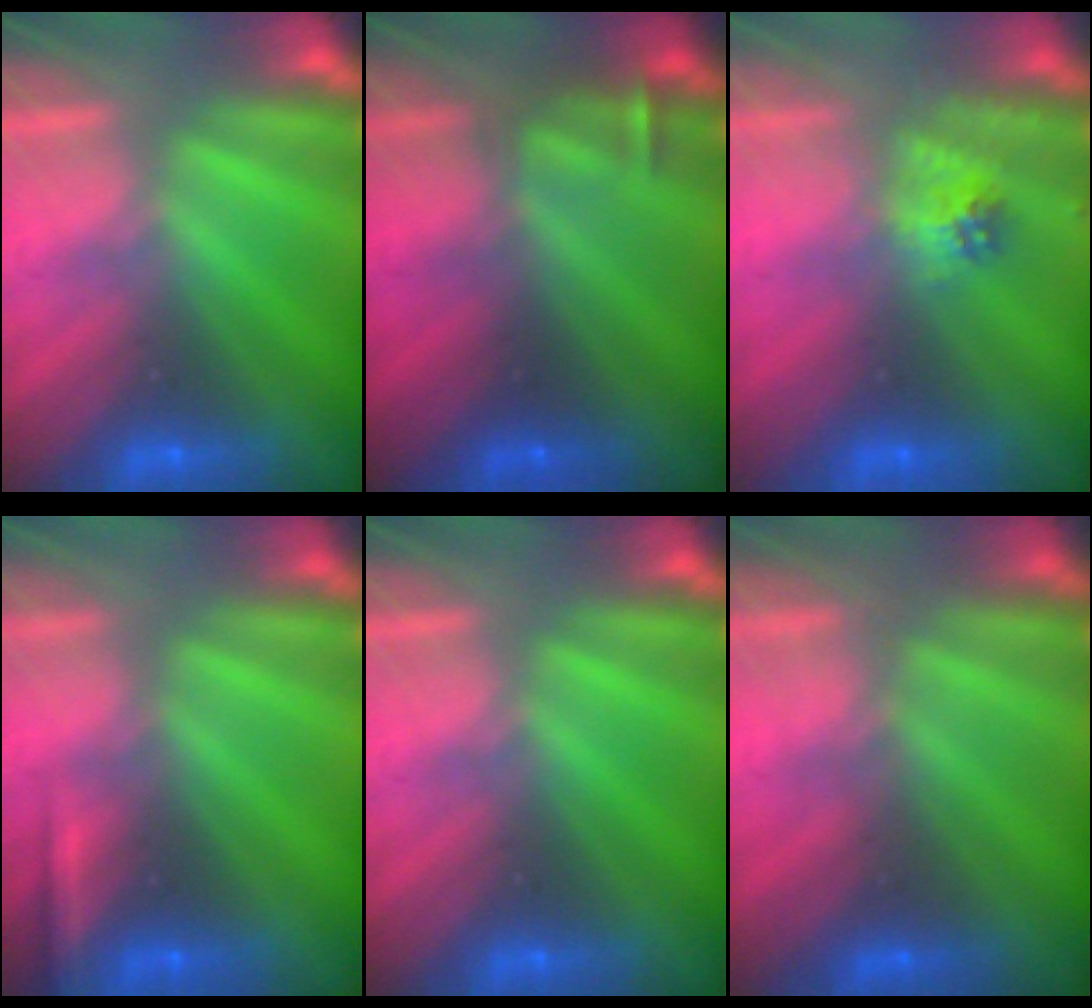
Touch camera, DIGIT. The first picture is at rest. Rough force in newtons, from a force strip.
{"total": 3.0}
{"total": 2.2}
{"total": 2.3}
{"total": 0.0}
{"total": 4.9}